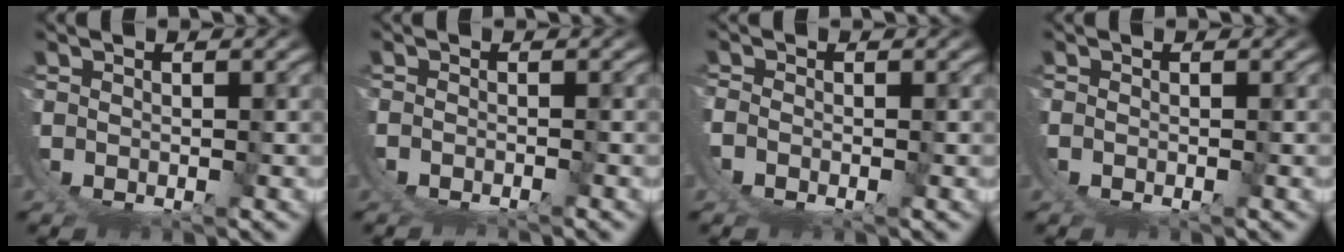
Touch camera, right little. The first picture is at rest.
{"total": 1.9, "force": [-1.7, 0.9, 0.4], "torque": [-0.015, -0.010, -0.023]}
{"total": 0.9, "force": [-0.7, -0.3, 0.4], "torque": [-0.001, -0.001, -0.016]}
{"total": 0.0}